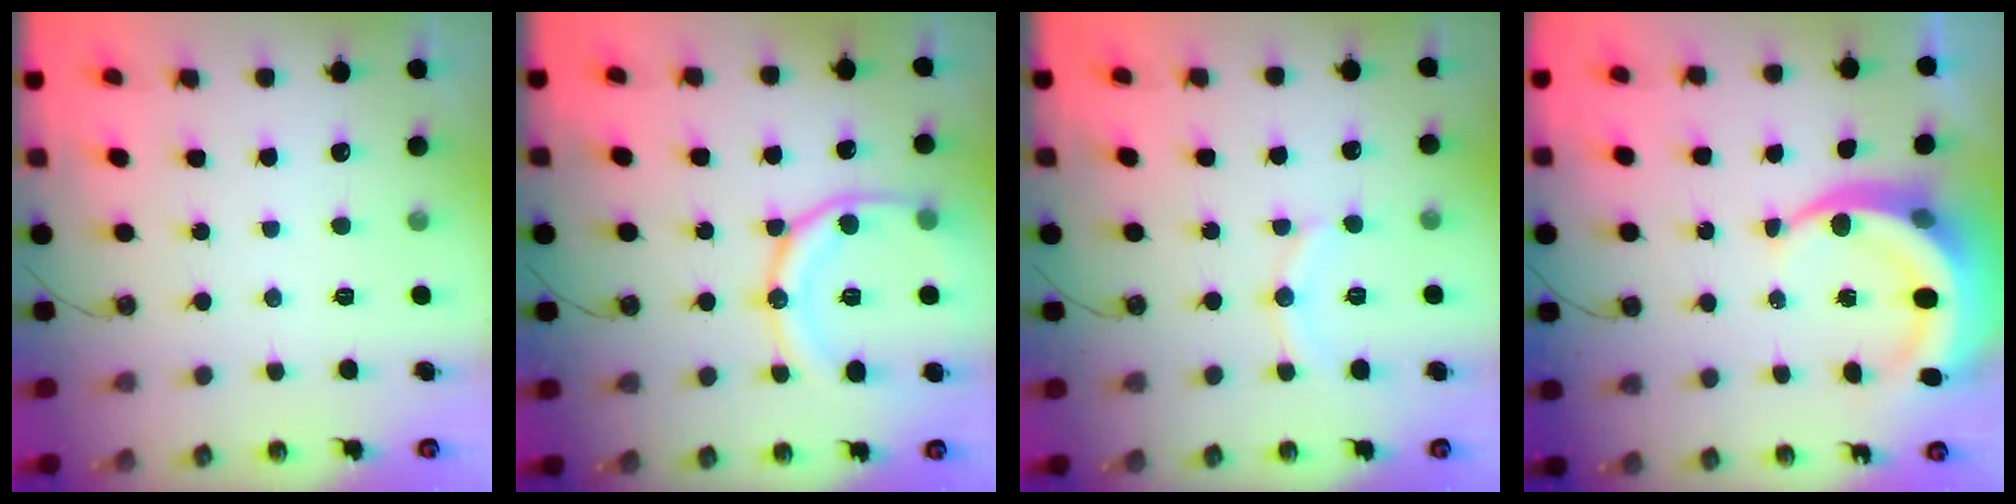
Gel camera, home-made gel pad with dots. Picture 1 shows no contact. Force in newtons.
{"total": 17.3, "press": 17.2, "slide": 1.9}
{"total": 9.2, "press": 9.1, "slide": 0.8}
{"total": 9.5, "press": 9.5, "slide": 1.1}